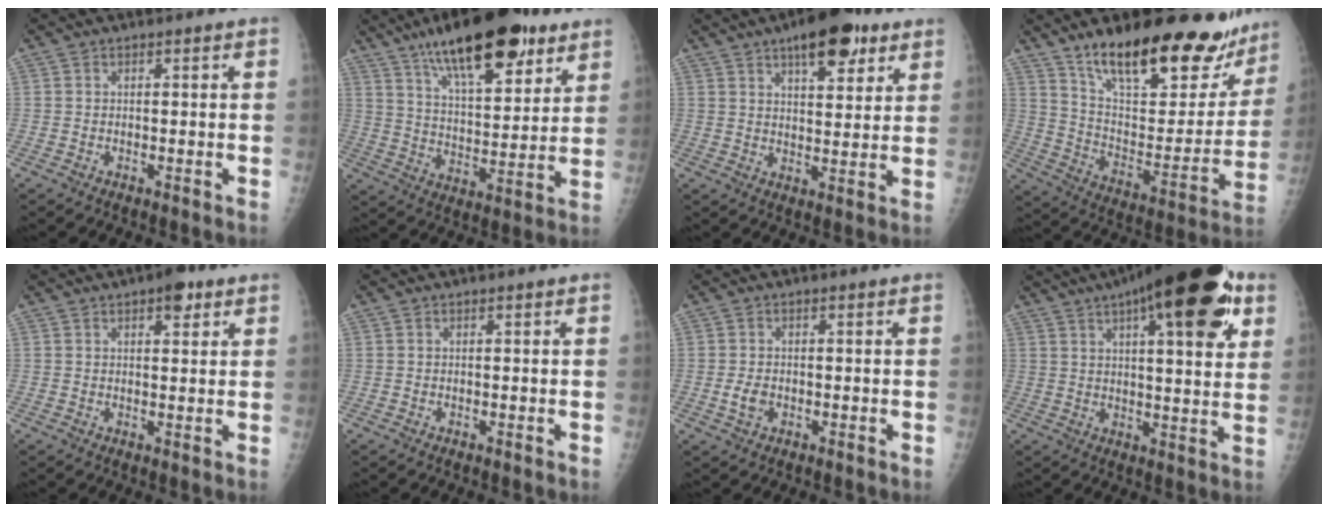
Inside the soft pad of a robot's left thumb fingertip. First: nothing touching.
{"total": 21.3, "force": [13.4, 7.6, 14.7], "torque": [-0.204, -0.048, 0.219]}
{"total": 12.2, "force": [7.2, 4.9, 8.5], "torque": [-0.093, -0.028, 0.103]}
{"total": 28.4, "force": [20.8, 10.0, 16.4], "torque": [-0.204, -0.091, 0.317]}
{"total": 4.2, "force": [2.4, 1.8, 2.9], "torque": [-0.027, -0.008, 0.029]}
{"total": 0.0}
{"total": 2.6, "force": [-0.6, 1.8, 1.8], "torque": [-0.032, 0.000, -0.009]}
{"total": 22.8, "force": [11.3, 6.9, 18.6], "torque": [-0.254, -0.010, 0.157]}